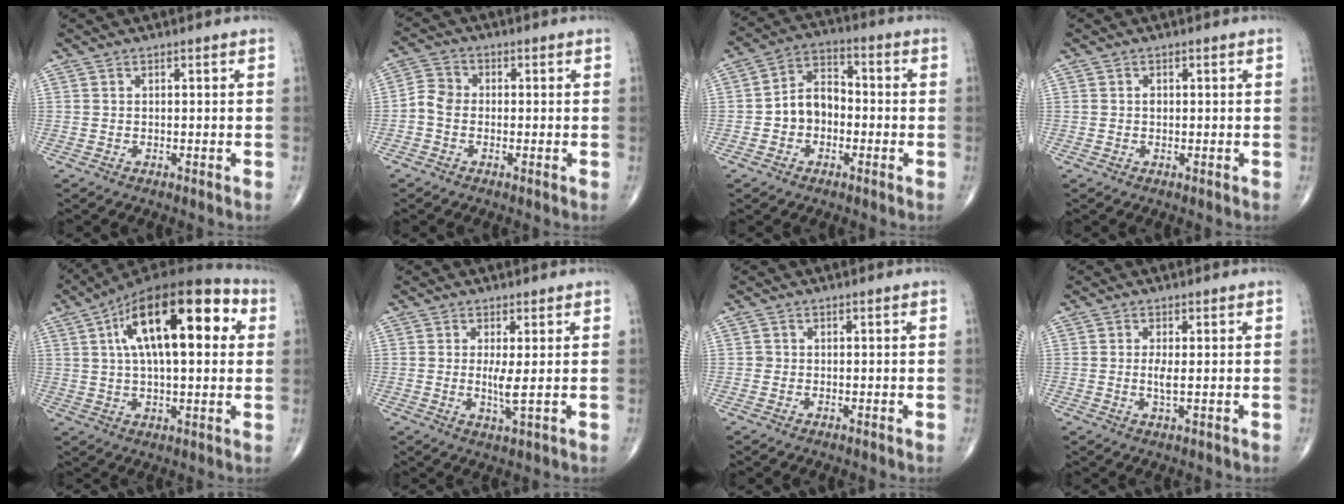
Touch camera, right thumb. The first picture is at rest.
{"total": 4.0, "force": [-1.0, 3.2, 2.1], "torque": [-0.034, 0.012, -0.031]}
{"total": 8.0, "force": [-1.4, 6.0, 5.1], "torque": [-0.066, 0.034, -0.039]}
{"total": 0.7, "force": [0.0, 0.5, 0.4], "torque": [-0.007, -0.001, -0.001]}
{"total": 22.7, "force": [6.3, 9.5, 19.6], "torque": [-0.307, 0.020, 0.091]}
{"total": 3.2, "force": [0.3, 0.1, 3.2], "torque": [-0.074, -0.014, 0.008]}
{"total": 0.5, "force": [-0.1, 0.5, 0.0], "torque": [0.002, 0.003, -0.002]}
{"total": 2.3, "force": [0.1, 0.3, 2.3], "torque": [-0.055, -0.008, 0.002]}